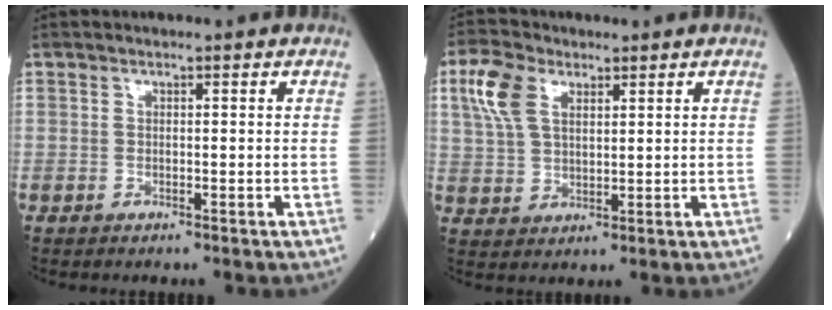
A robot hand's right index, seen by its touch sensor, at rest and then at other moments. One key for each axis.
{"total": 7.0, "fx": 3.1, "fy": 3.9, "fz": 4.9, "tx": -0.119, "ty": 0.019, "tz": 0.064}